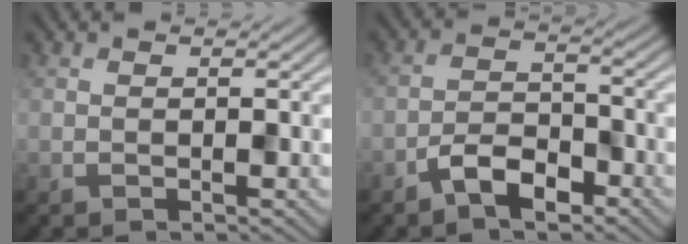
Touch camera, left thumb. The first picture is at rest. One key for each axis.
{"total": 4.9, "fx": -3.3, "fy": 2.1, "fz": 2.9, "tx": -0.049, "ty": 0.003, "tz": -0.072}